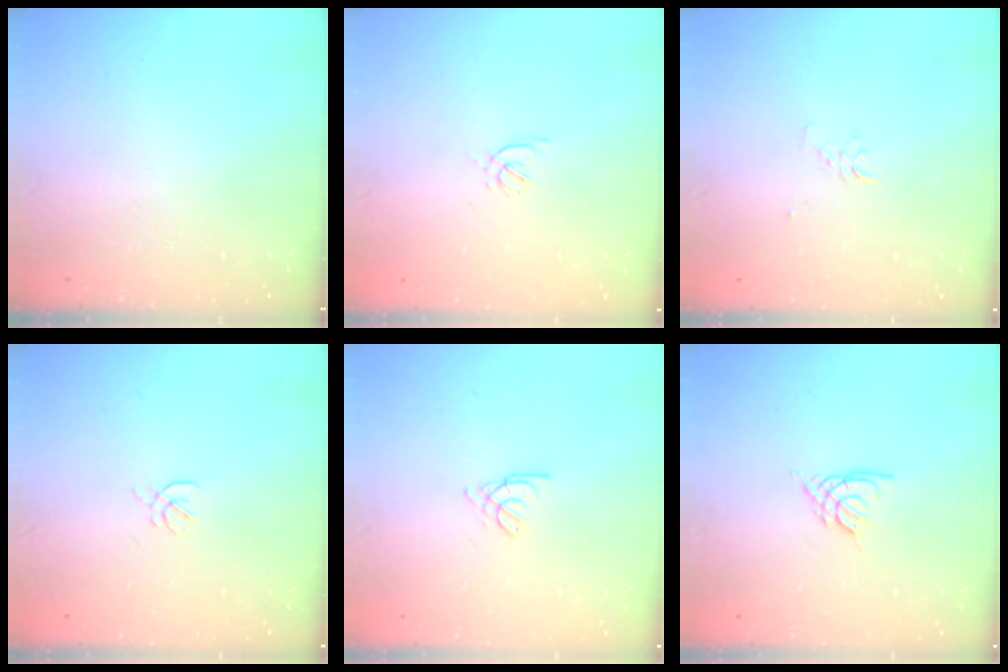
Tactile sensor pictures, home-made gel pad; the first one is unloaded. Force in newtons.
{"total": 1.6, "press": 1.6, "slide": 0.4}
{"total": 2.6, "press": 2.6, "slide": 0.1}
{"total": 1.6, "press": 1.5, "slide": 0.6}
{"total": 2.3, "press": 2.3, "slide": 0.5}
{"total": 2.6, "press": 2.6, "slide": 0.6}